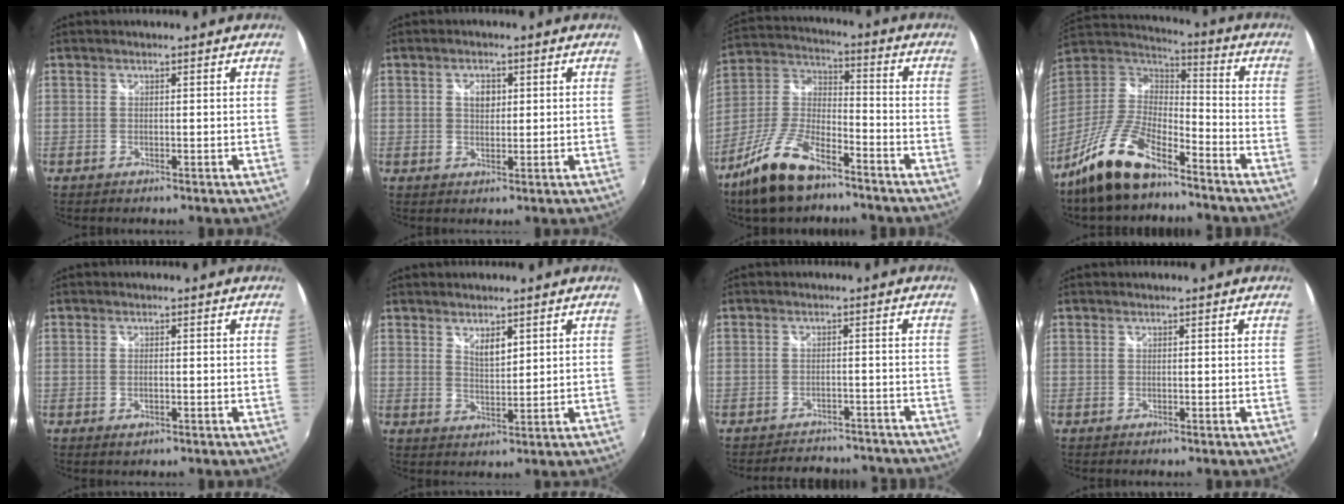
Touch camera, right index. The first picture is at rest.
{"total": 3.0, "force": [0.8, 2.1, 2.0], "torque": [-0.029, 0.005, 0.012]}
{"total": 15.3, "force": [-10.2, 5.9, 9.7], "torque": [-0.215, -0.004, -0.195]}
{"total": 16.8, "force": [-11.6, 5.8, 10.6], "torque": [-0.232, -0.012, -0.221]}
{"total": 1.5, "force": [-0.4, 0.9, 1.1], "torque": [-0.020, -0.001, -0.005]}
{"total": 3.6, "force": [2.3, 1.4, 2.4], "torque": [-0.037, -0.005, 0.039]}
{"total": 10.5, "force": [-9.3, 4.0, 2.7], "torque": [-0.057, 0.019, -0.111]}
{"total": 0.0}